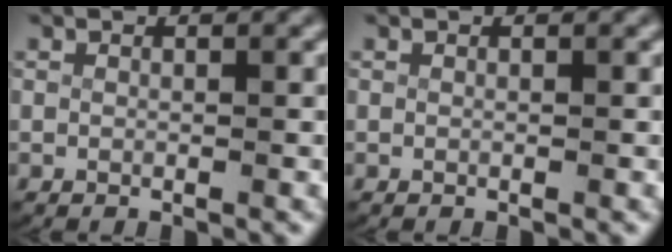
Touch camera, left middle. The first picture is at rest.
{"total": 0.0}